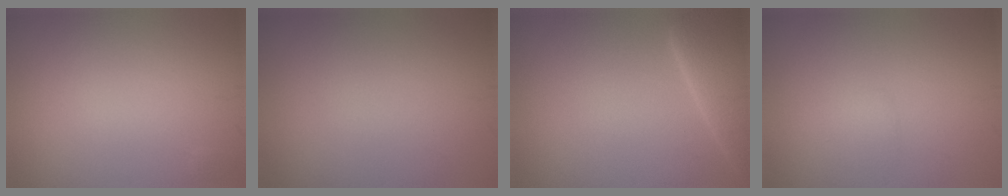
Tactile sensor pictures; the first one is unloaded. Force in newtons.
{"total": 0.0}
{"total": 5.6, "press": 5.6, "slide": 0.5}
{"total": 1.1, "press": 1.1, "slide": 0.1}